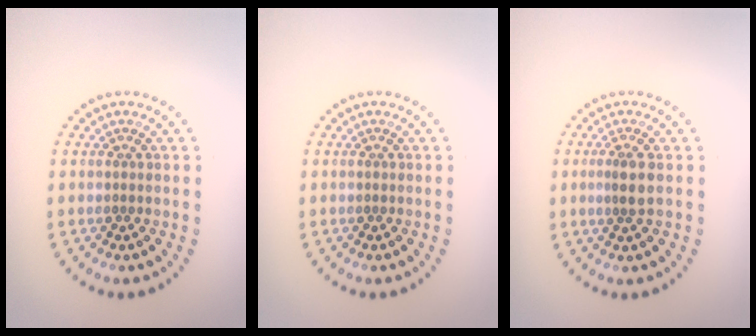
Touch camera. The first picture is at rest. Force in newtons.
{"total": 0.0}
{"total": 2.2, "press": 1.8, "slide": 1.2}